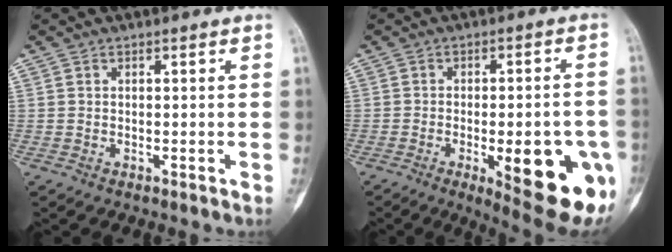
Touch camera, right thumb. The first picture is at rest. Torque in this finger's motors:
{"motor_torque": [1.33, 1.99, 0.24, -0.06, 0.01]}